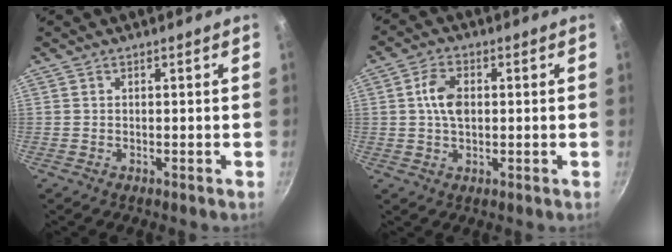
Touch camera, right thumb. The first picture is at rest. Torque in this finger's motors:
{"motor_torque": [1.03, 0.95, 1.05, 0.34, 0.08]}